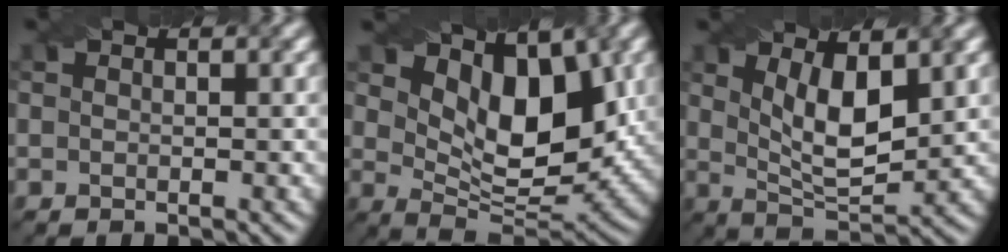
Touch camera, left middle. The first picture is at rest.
{"total": 8.7, "force": [3.9, 4.3, 6.5], "torque": [-0.112, -0.010, 0.066]}
{"total": 5.4, "force": [1.9, 2.0, 4.6], "torque": [-0.089, -0.012, 0.039]}